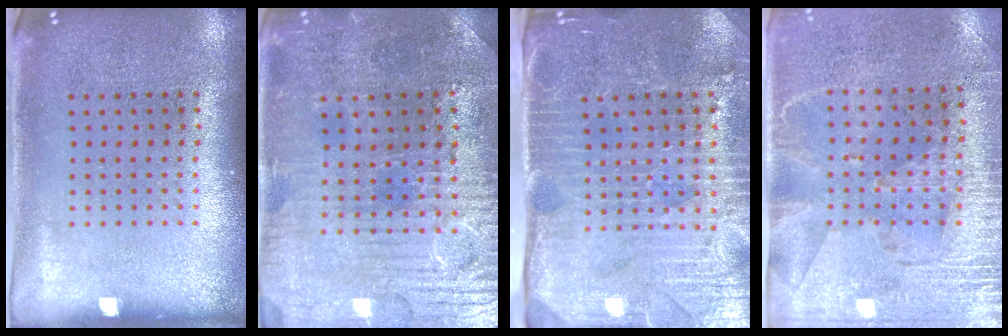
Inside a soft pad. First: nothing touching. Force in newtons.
{"total": 2.2, "press": 2.2, "slide": 0.5}
{"total": 4.4, "press": 3.8, "slide": 2.3}
{"total": 2.9, "press": 2.5, "slide": 1.4}